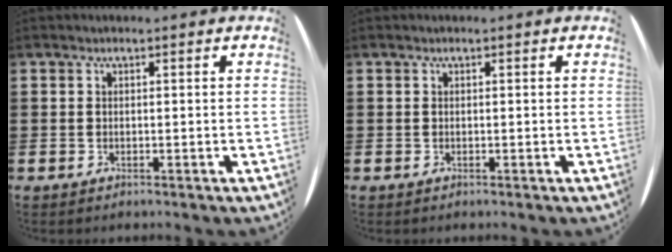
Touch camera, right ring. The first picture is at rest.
{"total": 0.0}